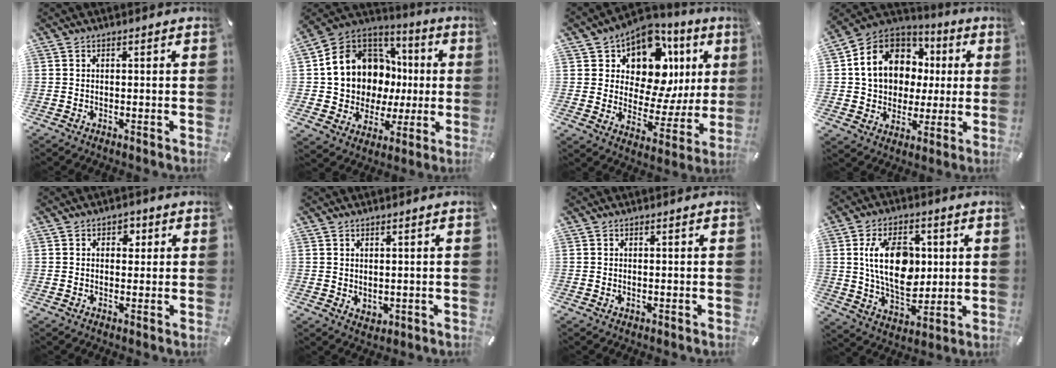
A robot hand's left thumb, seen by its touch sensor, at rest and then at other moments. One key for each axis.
{"total": 13.3, "fx": 3.6, "fy": 12.0, "fz": 4.4, "tx": -0.094, "ty": -0.042, "tz": 0.083}
{"total": 12.2, "fx": 7.6, "fy": 7.7, "fz": 5.7, "tx": -0.087, "ty": -0.077, "tz": 0.132}
{"total": 15.9, "fx": 3.6, "fy": 13.5, "fz": 7.7, "tx": -0.157, "ty": -0.012, "tz": 0.070}
{"total": 3.2, "fx": 1.2, "fy": 2.5, "fz": 1.7, "tx": 0.002, "ty": -0.008, "tz": 0.008}
{"total": 1.7, "fx": 1.2, "fy": 1.2, "fz": 0.2, "tx": 0.003, "ty": -0.001, "tz": 0.020}
{"total": 0.0}
{"total": 15.6, "fx": 2.3, "fy": 10.4, "fz": 11.3, "tx": -0.217, "ty": 0.007, "tz": 0.040}